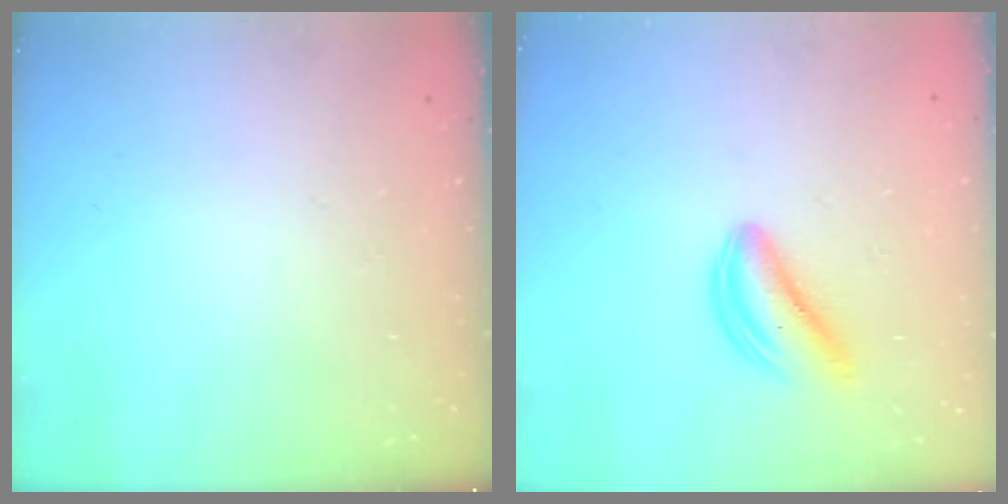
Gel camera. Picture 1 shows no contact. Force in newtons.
{"total": 4.9, "press": 4.9, "slide": 0.5}